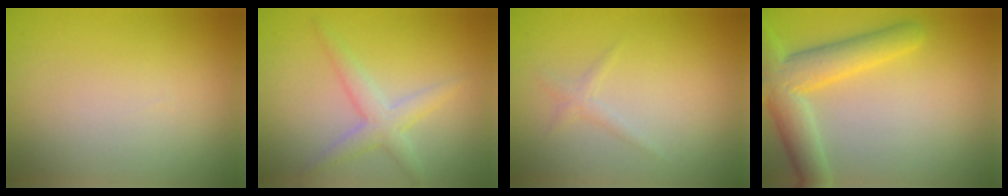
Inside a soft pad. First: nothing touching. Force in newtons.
{"total": 2.8, "press": 2.8, "slide": 0.1}
{"total": 0.9, "press": 0.9, "slide": 0.1}
{"total": 5.9, "press": 5.9, "slide": 0.3}